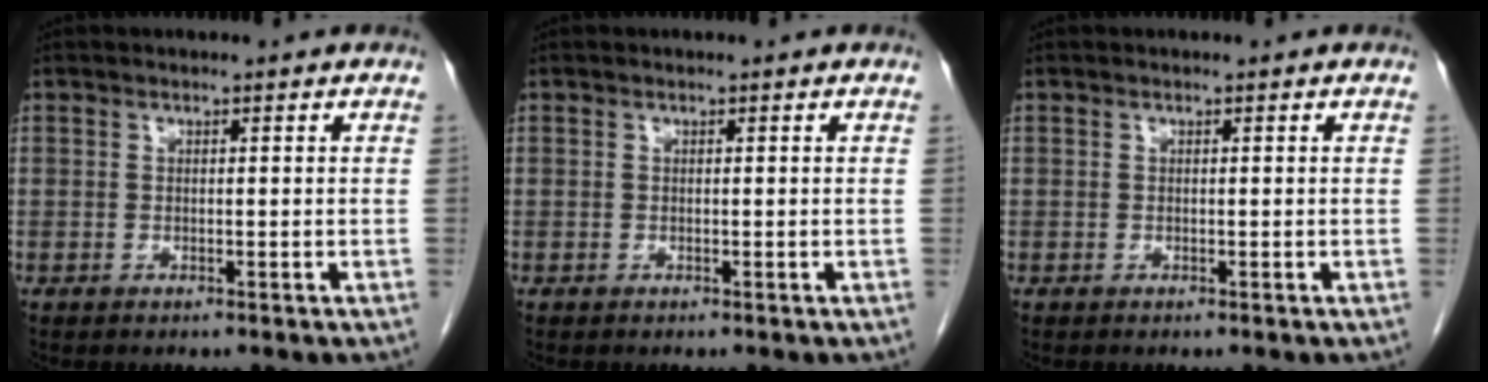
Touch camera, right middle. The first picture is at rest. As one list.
[{"total": 0.0}, {"total": 0.0}]